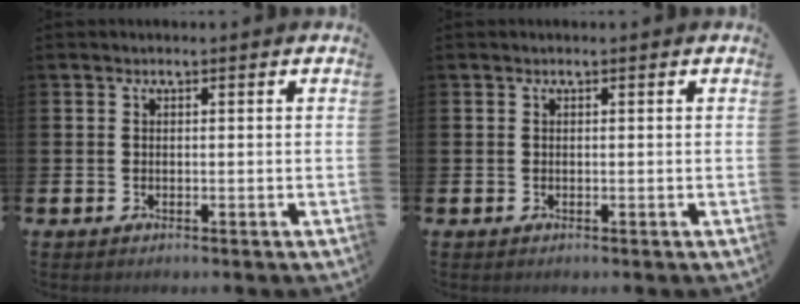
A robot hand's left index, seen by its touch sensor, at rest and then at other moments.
{"total": 0.0}